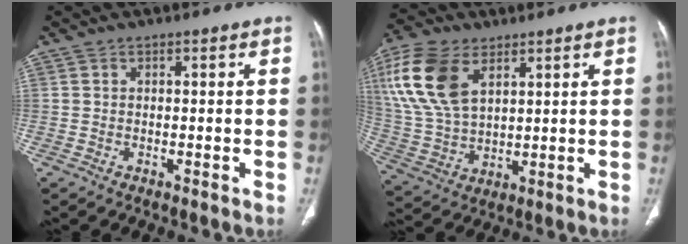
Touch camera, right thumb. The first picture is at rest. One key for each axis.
{"total": 15.8, "fx": 6.7, "fy": 9.0, "fz": 11.1, "tx": -0.231, "ty": -0.012, "tz": 0.138}